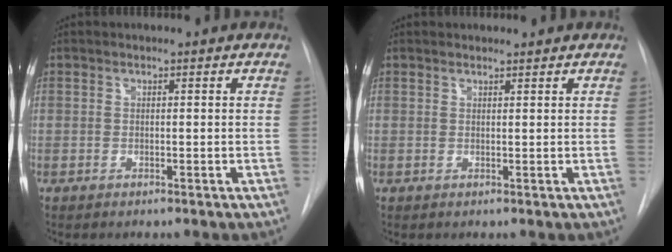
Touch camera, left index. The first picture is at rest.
{"total": 1.4, "force": [1.3, 0.2, 0.2], "torque": [-0.007, 0.010, 0.023]}